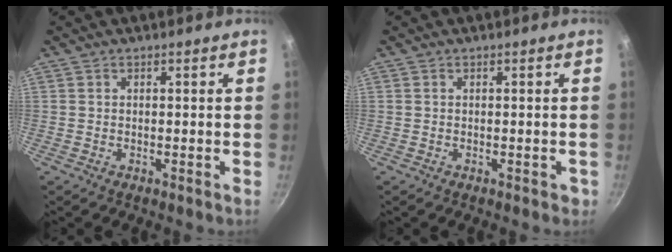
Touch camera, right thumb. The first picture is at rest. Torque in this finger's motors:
{"motor_torque": [-0.20, 0.09, -0.25, 0.16, 0.01]}